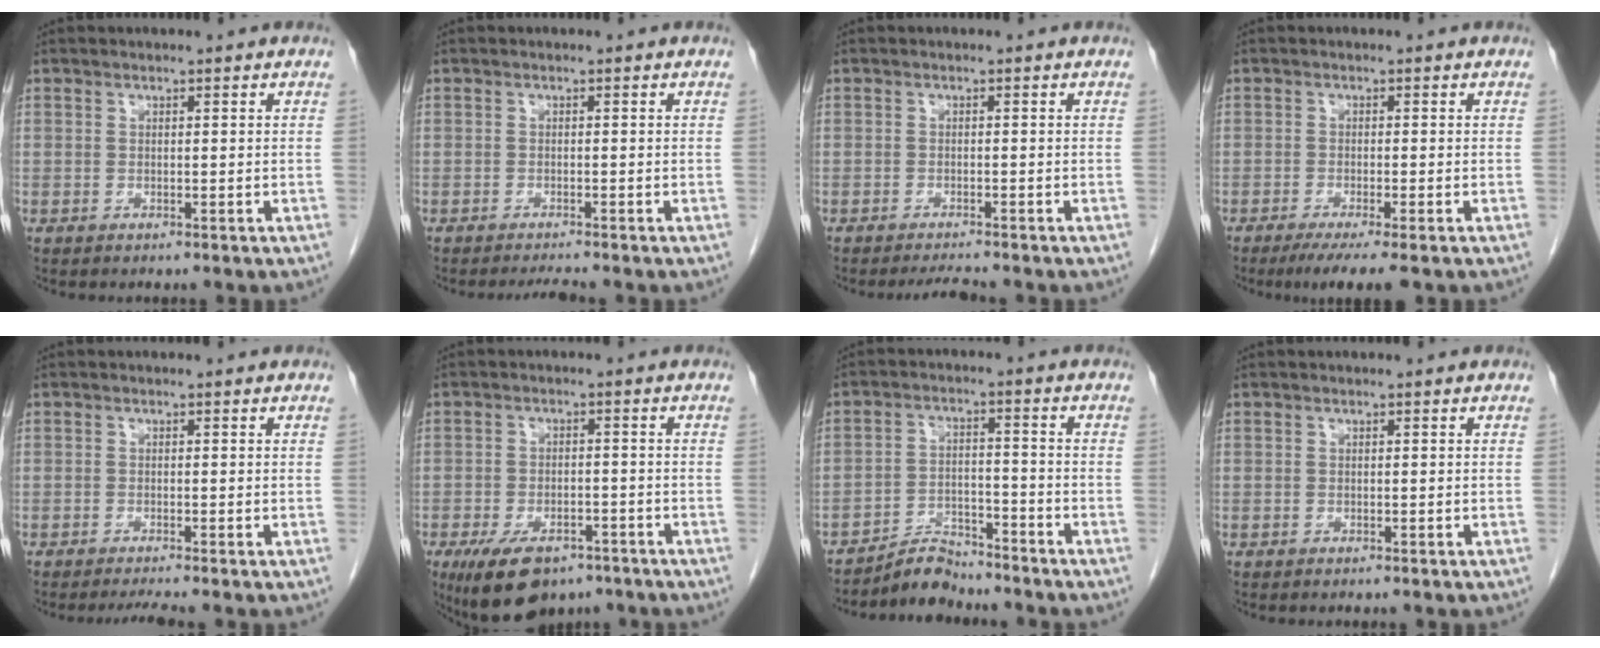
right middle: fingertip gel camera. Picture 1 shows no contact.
{"total": 2.0, "force": [-1.8, -0.6, 0.6], "torque": [-0.017, -0.010, -0.030]}
{"total": 2.5, "force": [-2.3, -0.3, 0.7], "torque": [-0.019, -0.012, -0.037]}
{"total": 5.5, "force": [-3.9, 0.0, 3.9], "torque": [-0.056, -0.015, -0.061]}
{"total": 2.4, "force": [-2.0, -0.6, 1.1], "torque": [-0.023, -0.009, -0.035]}
{"total": 10.0, "force": [-6.9, 4.7, 5.6], "torque": [-0.094, -0.004, -0.106]}
{"total": 5.4, "force": [-5.3, 1.0, 0.2], "torque": [-0.003, 0.004, -0.090]}
{"total": 0.6, "force": [-0.5, 0.1, 0.4], "torque": [-0.011, -0.001, -0.005]}